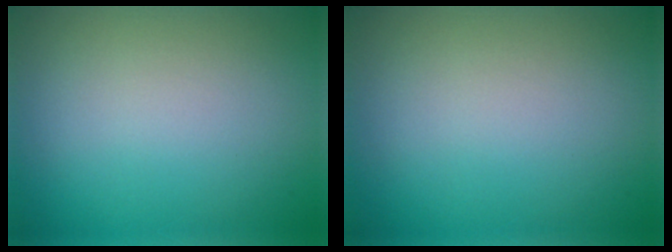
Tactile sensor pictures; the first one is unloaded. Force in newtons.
{"total": 0.0}